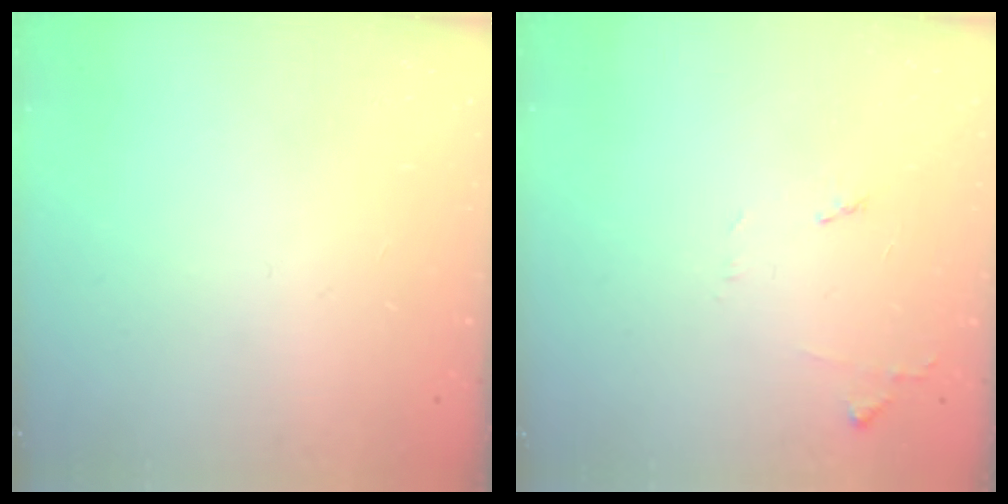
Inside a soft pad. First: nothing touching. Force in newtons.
{"total": 6.8, "press": 6.8, "slide": 0.9}